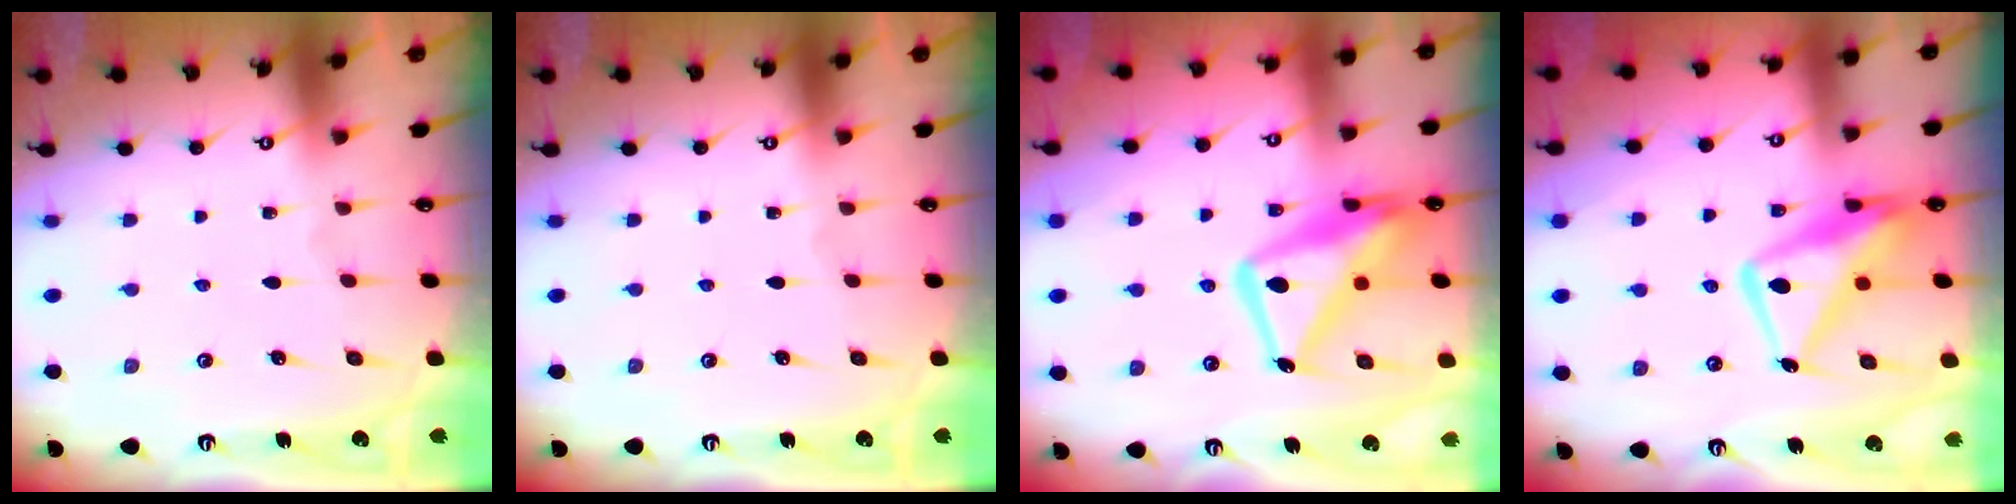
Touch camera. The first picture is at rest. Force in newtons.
{"total": 0.0}
{"total": 16.1, "press": 16.0, "slide": 1.7}
{"total": 15.1, "press": 15.0, "slide": 1.5}